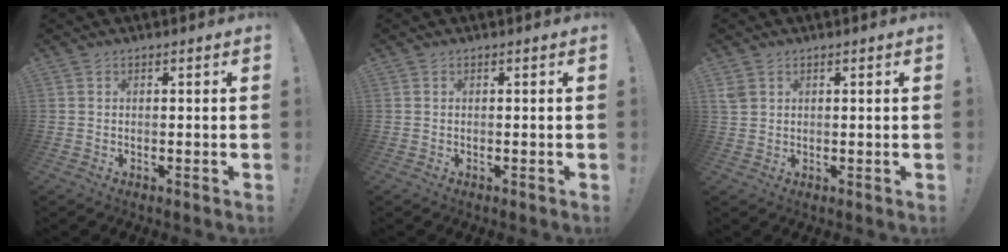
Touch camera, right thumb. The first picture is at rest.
{"total": 0.0}
{"total": 2.8, "force": [1.5, 2.0, 1.2], "torque": [-0.022, 0.001, 0.031]}